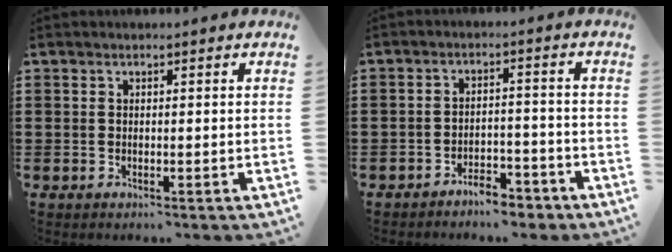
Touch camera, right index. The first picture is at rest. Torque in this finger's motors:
{"motor_torque": [1.08, 1.06, 0.12, 0.02]}